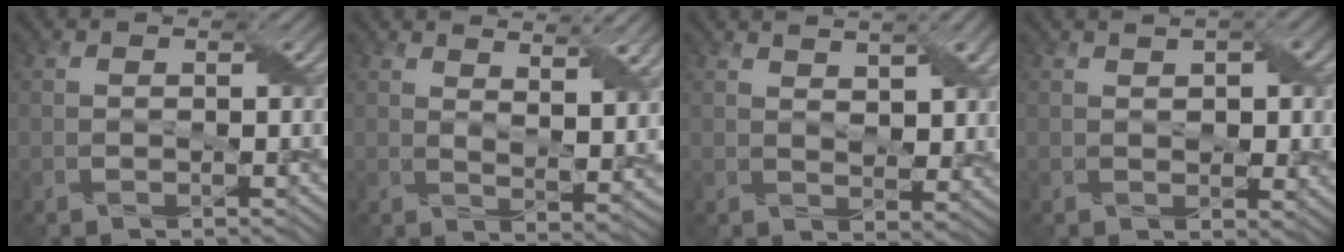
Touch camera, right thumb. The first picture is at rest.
{"total": 6.9, "force": [4.9, 1.5, 4.7], "torque": [-0.080, -0.005, 0.078]}
{"total": 4.4, "force": [2.7, 1.7, 2.9], "torque": [-0.056, -0.004, 0.055]}
{"total": 3.2, "force": [1.2, 1.9, 2.3], "torque": [-0.038, -0.004, 0.027]}